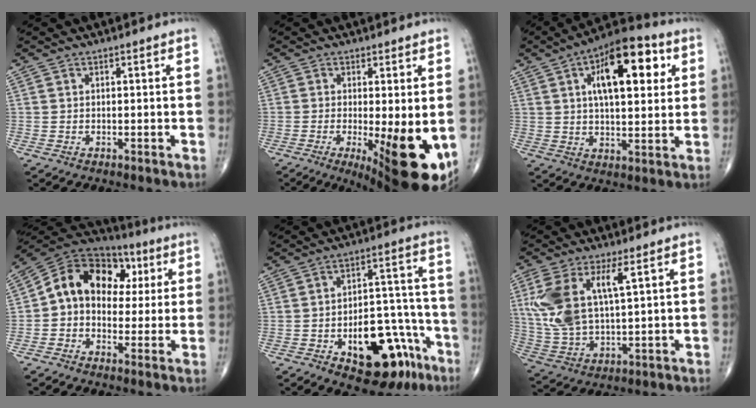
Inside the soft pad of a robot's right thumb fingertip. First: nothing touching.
{"total": 13.7, "force": [-3.1, 3.8, 12.8], "torque": [-0.162, -0.025, -0.031]}
{"total": 17.8, "force": [5.8, 7.9, 14.9], "torque": [-0.198, 0.004, 0.086]}
{"total": 15.6, "force": [2.5, 11.5, 10.3], "torque": [-0.134, 0.039, 0.029]}
{"total": 18.3, "force": [-8.5, 9.5, 13.2], "torque": [-0.142, 0.069, -0.109]}
{"total": 14.3, "force": [4.5, 6.2, 12.1], "torque": [-0.264, -0.009, 0.098]}